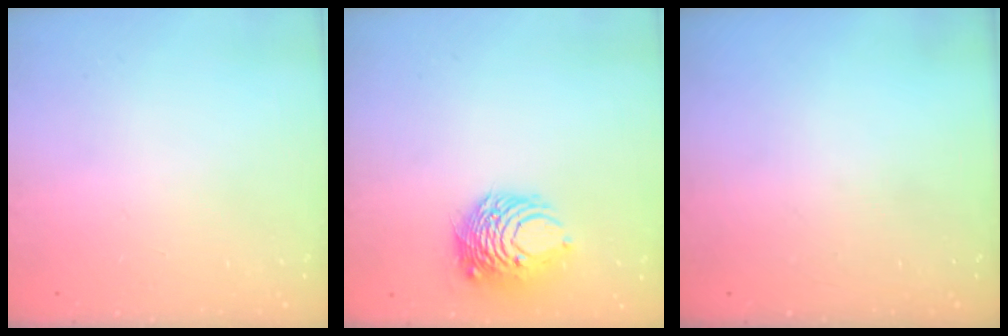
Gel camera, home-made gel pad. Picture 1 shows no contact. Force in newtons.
{"total": 8.6, "press": 8.6, "slide": 0.4}
{"total": 0.0}